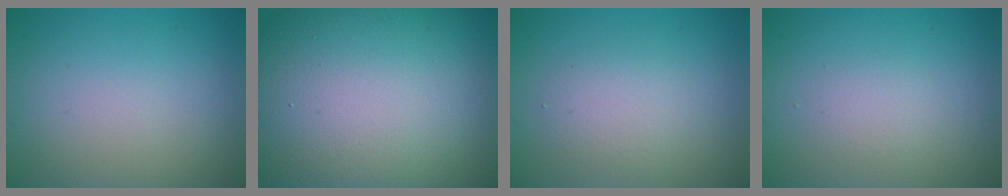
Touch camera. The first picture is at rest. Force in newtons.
{"total": 22.1, "press": 22.0, "slide": 1.5}
{"total": 2.4, "press": 2.4, "slide": 0.1}
{"total": 1.4, "press": 1.4, "slide": 0.1}